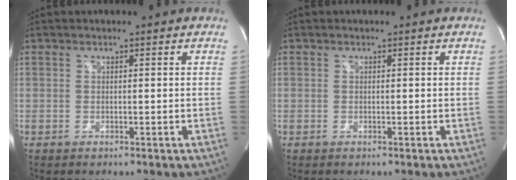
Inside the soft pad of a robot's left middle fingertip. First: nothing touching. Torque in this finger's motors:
{"motor_torque": [0.01, -0.19, 0.00, 0.00]}